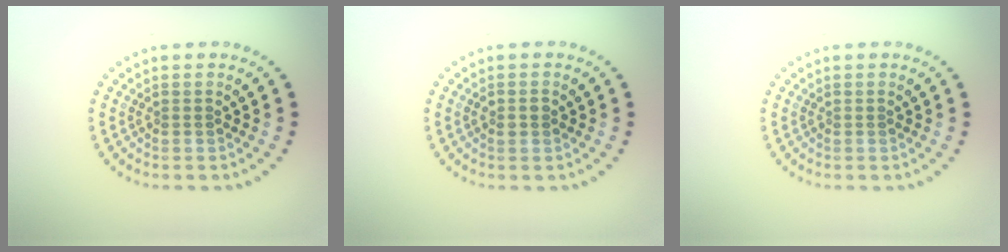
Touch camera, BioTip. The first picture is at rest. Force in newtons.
{"total": 1.0, "press": 1.0, "slide": 0.1}
{"total": 0.0}